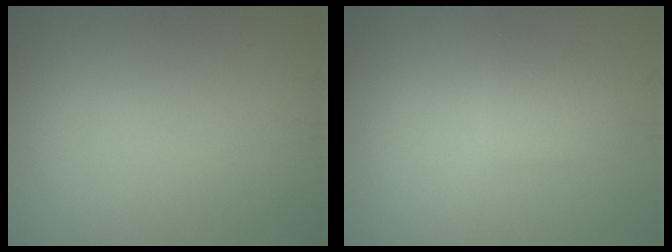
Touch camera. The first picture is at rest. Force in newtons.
{"total": 2.0, "press": 2.0, "slide": 0.2}